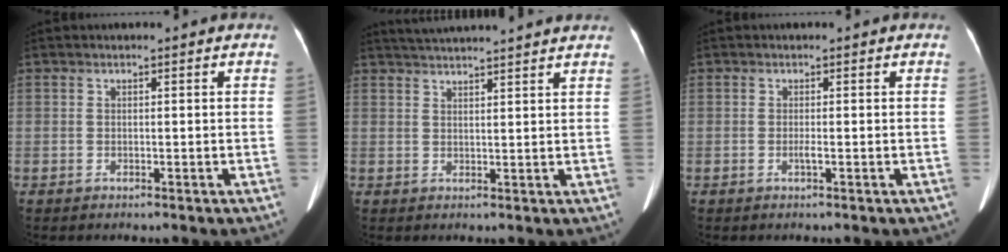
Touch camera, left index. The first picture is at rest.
{"total": 11.5, "force": [10.7, -0.3, 4.2], "torque": [-0.075, 0.029, 0.145]}
{"total": 0.8, "force": [-0.2, -0.1, 0.7], "torque": [-0.017, -0.001, -0.004]}